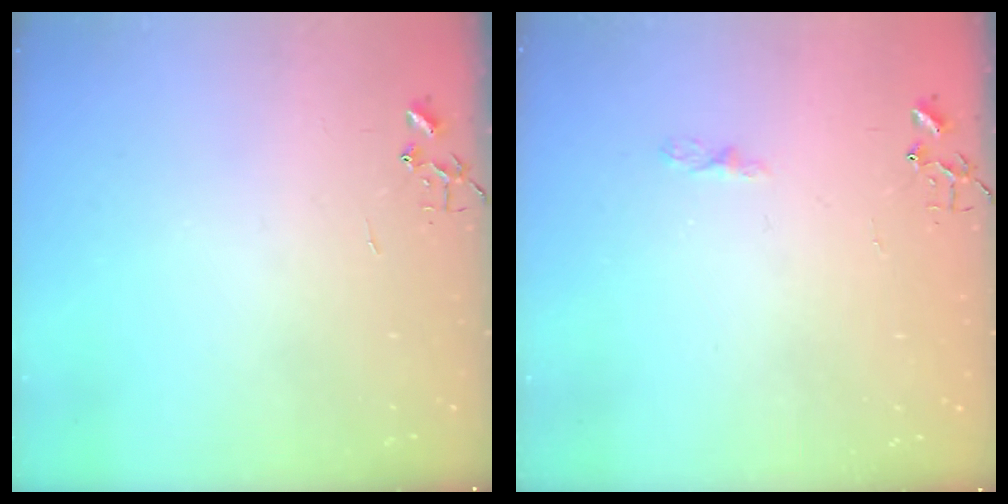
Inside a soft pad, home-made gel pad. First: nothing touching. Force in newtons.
{"total": 3.4, "press": 3.4, "slide": 0.5}